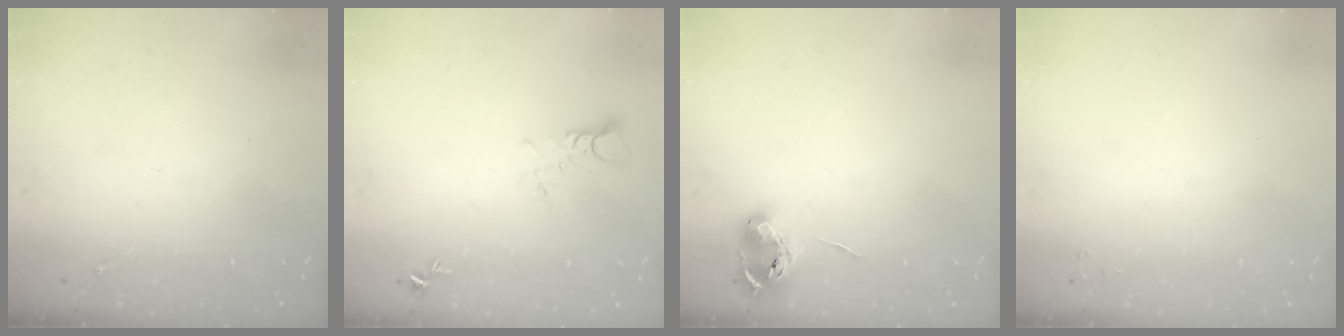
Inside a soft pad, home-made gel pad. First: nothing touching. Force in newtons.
{"total": 3.5, "press": 3.5, "slide": 0.2}
{"total": 7.7, "press": 7.7, "slide": 0.7}
{"total": 2.0, "press": 2.0, "slide": 0.3}